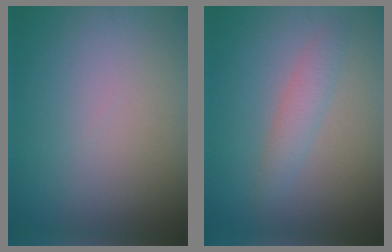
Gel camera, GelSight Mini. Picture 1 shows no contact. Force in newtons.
{"total": 2.1, "press": 2.1, "slide": 0.1}